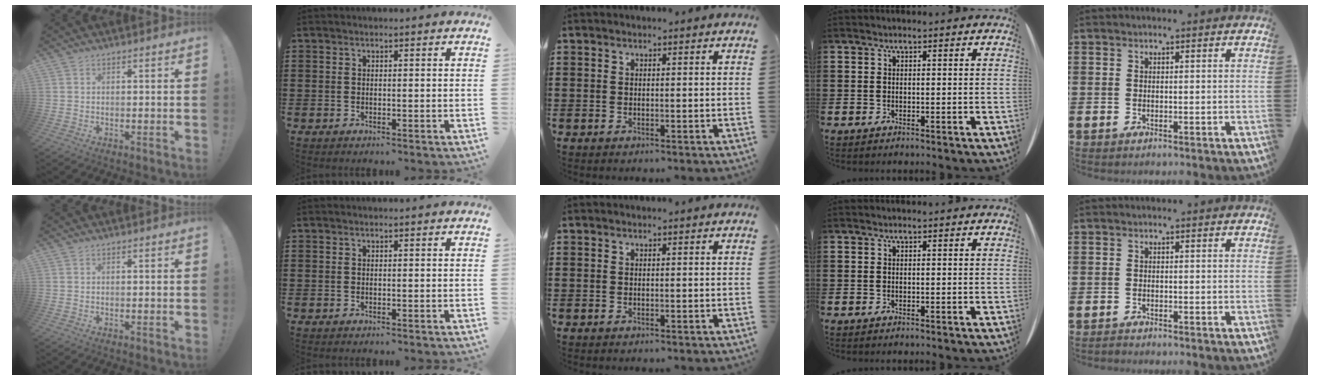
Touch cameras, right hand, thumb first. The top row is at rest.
{}